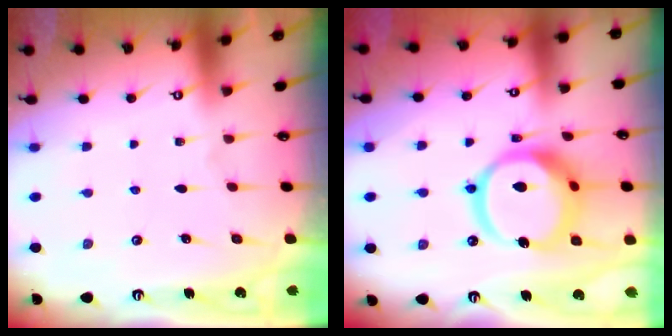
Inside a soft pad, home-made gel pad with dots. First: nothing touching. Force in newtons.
{"total": 17.7, "press": 17.5, "slide": 2.5}